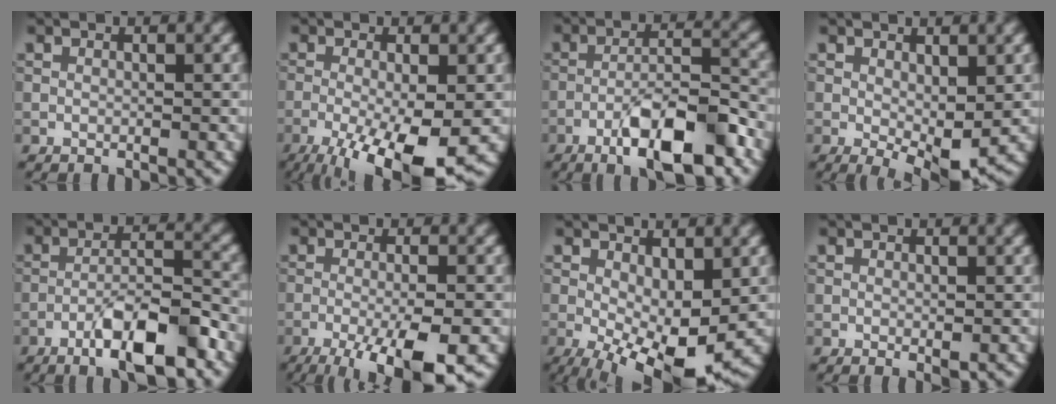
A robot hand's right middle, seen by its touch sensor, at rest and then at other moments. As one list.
[{"total": 9.3, "force": [-4.1, 2.4, 8.0], "torque": [-0.141, -0.017, -0.062]}, {"total": 9.2, "force": [-5.2, 2.4, 7.2], "torque": [-0.117, 0.012, -0.087]}, {"total": 4.0, "force": [-0.2, 1.6, 3.6], "torque": [-0.055, -0.011, 0.001]}, {"total": 8.1, "force": [-4.6, 2.0, 6.3], "torque": [-0.105, 0.010, -0.079]}, {"total": 9.4, "force": [-5.0, 2.4, 7.6], "torque": [-0.118, -0.012, -0.081]}, {"total": 9.4, "force": [-2.1, 3.8, 8.4], "torque": [-0.145, -0.014, -0.027]}, {"total": 0.7, "force": [-0.1, 0.2, 0.7], "torque": [-0.009, -0.003, -0.001]}]